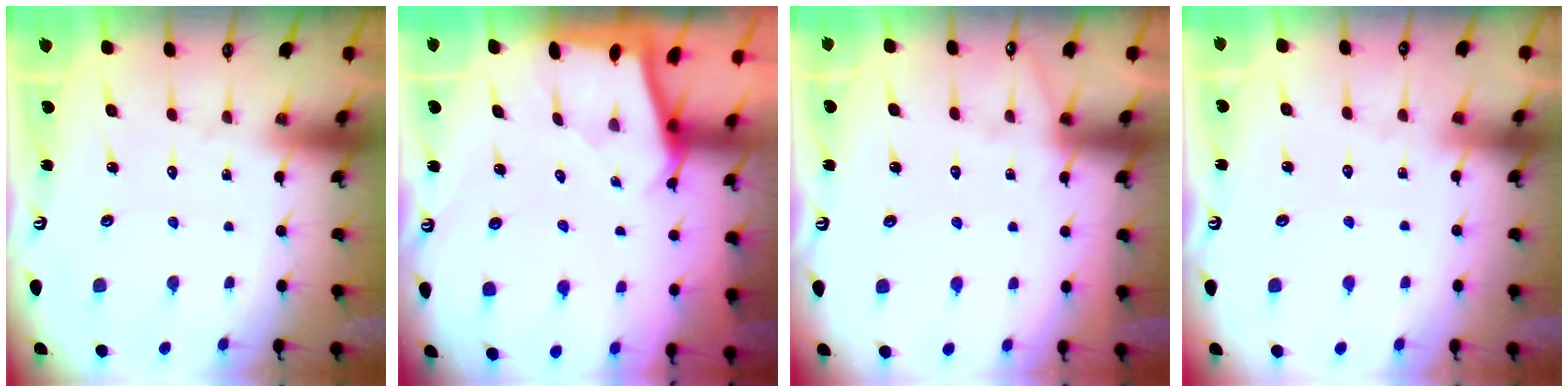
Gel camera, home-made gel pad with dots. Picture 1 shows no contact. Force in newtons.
{"total": 1.7, "press": 1.7, "slide": 0.2}
{"total": 3.8, "press": 3.7, "slide": 0.6}
{"total": 2.8, "press": 2.7, "slide": 0.4}